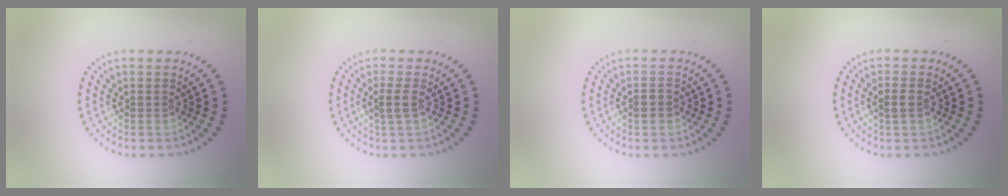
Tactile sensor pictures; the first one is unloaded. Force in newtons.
{"total": 1.4, "press": 1.2, "slide": 0.9}
{"total": 1.2, "press": 1.2, "slide": 0.2}
{"total": 1.3, "press": 1.3, "slide": 0.4}